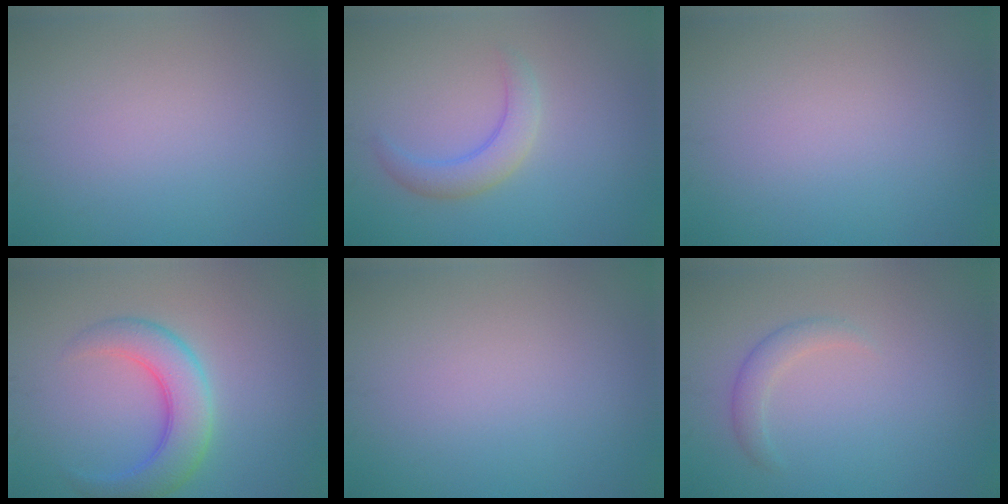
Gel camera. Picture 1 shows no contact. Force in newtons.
{"total": 2.7, "press": 2.7, "slide": 0.2}
{"total": 0.0}
{"total": 5.2, "press": 5.2, "slide": 0.1}
{"total": 0.0}
{"total": 1.6, "press": 1.6, "slide": 0.1}